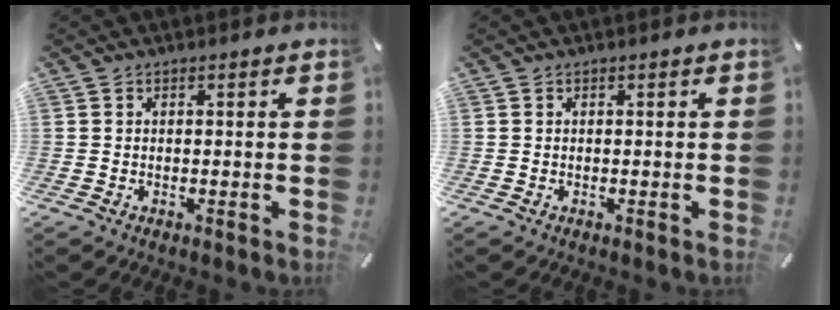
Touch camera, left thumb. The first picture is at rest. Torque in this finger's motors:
{"motor_torque": [0.00, 0.00, 0.00, 0.00, 0.00]}